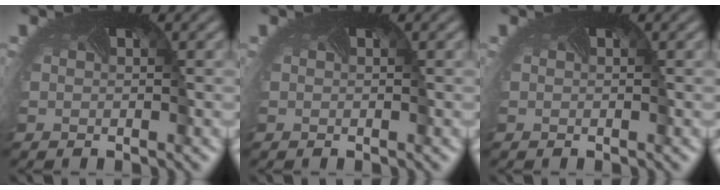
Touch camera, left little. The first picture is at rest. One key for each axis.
{"total": 0.0}
{"total": 0.0}